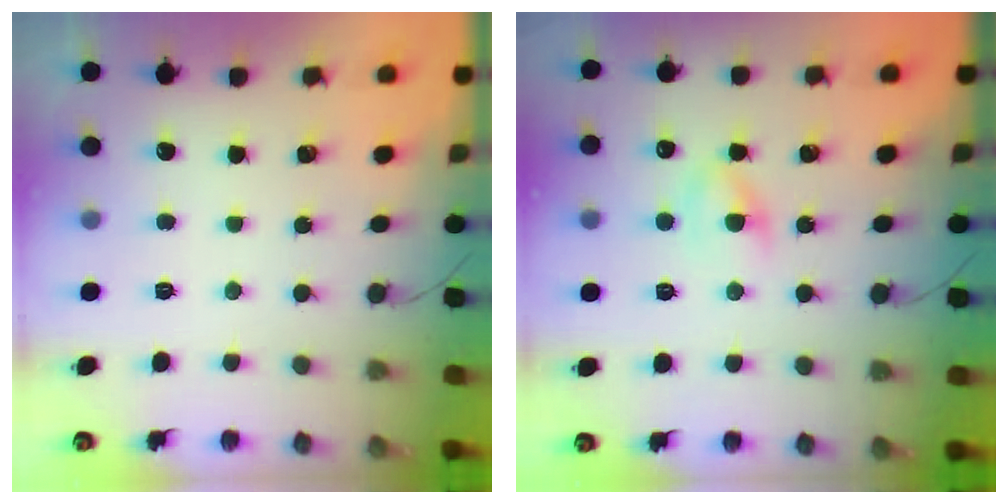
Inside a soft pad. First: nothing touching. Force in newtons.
{"total": 4.9, "press": 4.6, "slide": 1.5}